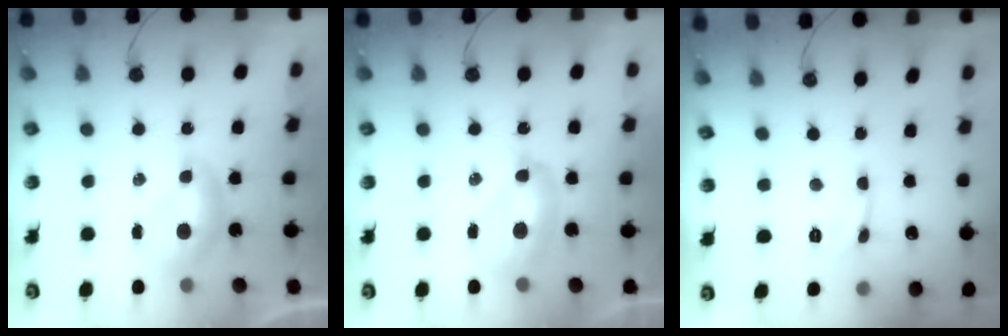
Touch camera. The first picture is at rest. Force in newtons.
{"total": 3.5, "press": 3.4, "slide": 0.4}
{"total": 1.7, "press": 1.7, "slide": 0.5}